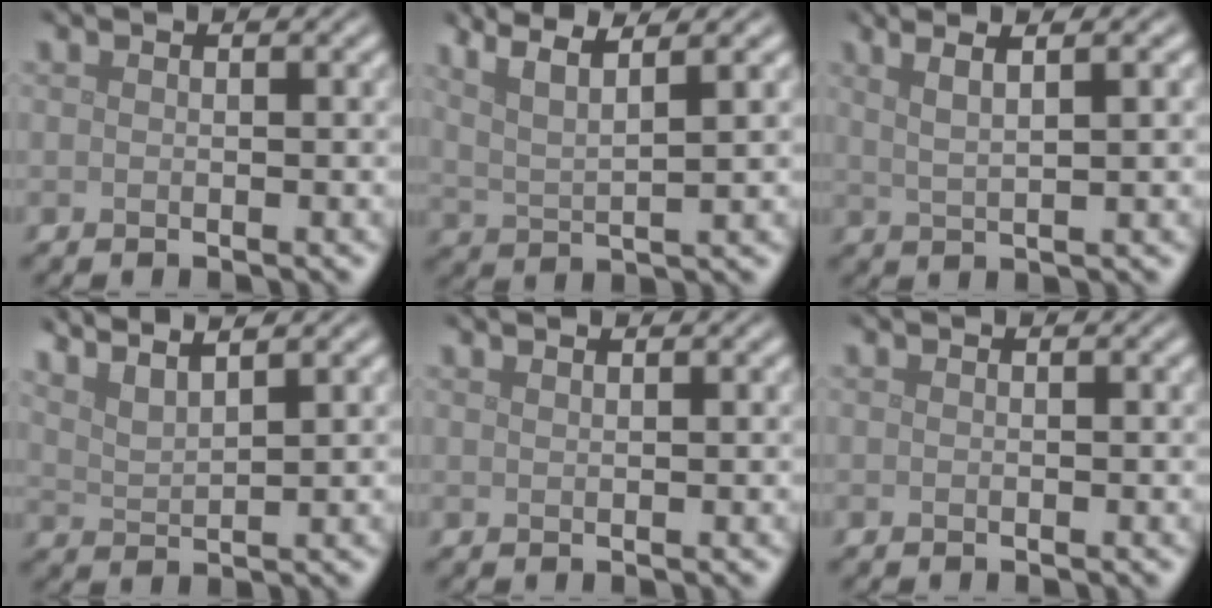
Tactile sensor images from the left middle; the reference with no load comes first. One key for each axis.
{"total": 5.0, "fx": 3.2, "fy": 1.1, "fz": 3.7, "tx": -0.070, "ty": 0.014, "tz": 0.051}
{"total": 5.9, "fx": 3.2, "fy": 2.0, "fz": 4.5, "tx": -0.058, "ty": 0.029, "tz": 0.029}
{"total": 5.0, "fx": 4.0, "fy": 1.2, "fz": 2.7, "tx": -0.035, "ty": 0.022, "tz": 0.048}
{"total": 0.9, "fx": 0.8, "fy": 0.3, "fz": 0.5, "tx": -0.001, "ty": 0.000, "tz": 0.004}
{"total": 0.0}